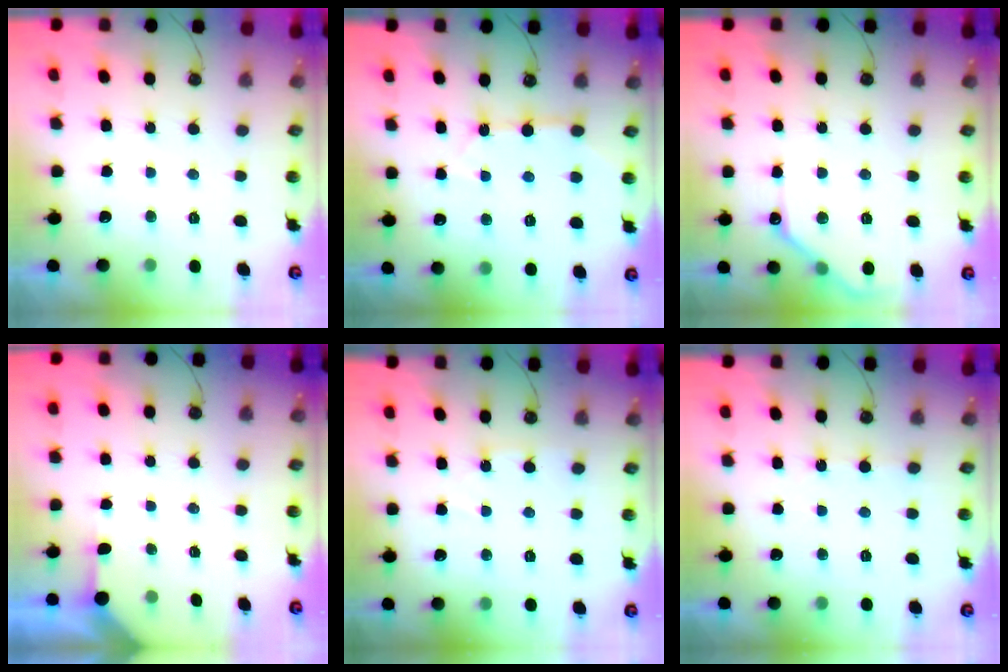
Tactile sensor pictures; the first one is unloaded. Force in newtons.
{"total": 5.8, "press": 5.8, "slide": 0.5}
{"total": 9.4, "press": 9.4, "slide": 0.4}
{"total": 2.2, "press": 2.2, "slide": 0.3}
{"total": 4.6, "press": 4.5, "slide": 0.7}
{"total": 2.4, "press": 2.4, "slide": 0.4}